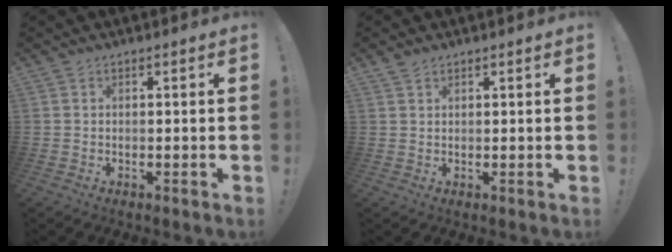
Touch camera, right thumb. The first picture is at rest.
{"total": 1.4, "force": [1.3, 0.6, 0.4], "torque": [-0.001, -0.006, 0.023]}